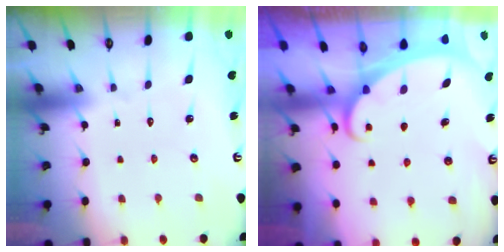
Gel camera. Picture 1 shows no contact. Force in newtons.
{"total": 2.4, "press": 2.4, "slide": 0.3}